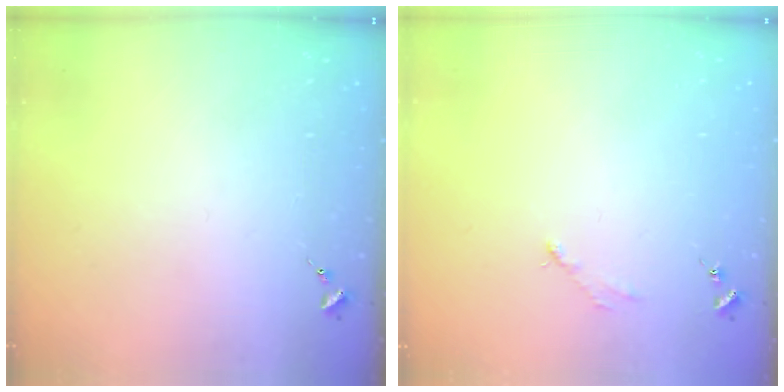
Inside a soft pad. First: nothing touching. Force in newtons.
{"total": 2.9, "press": 2.9, "slide": 0.4}